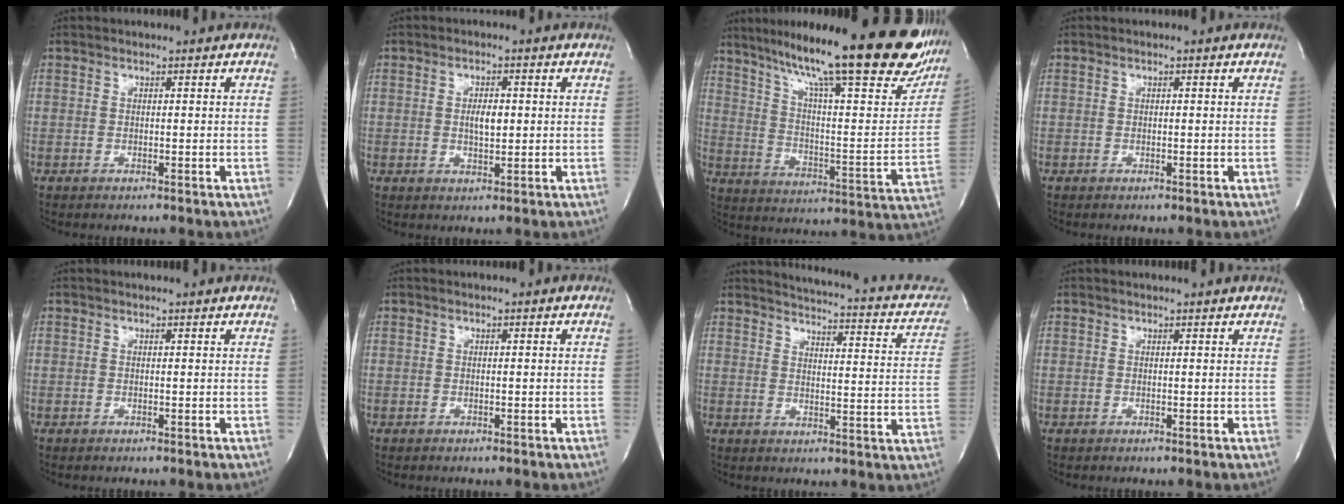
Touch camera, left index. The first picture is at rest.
{"total": 3.3, "force": [0.2, 1.3, 3.0], "torque": [-0.052, 0.000, 0.005]}
{"total": 30.4, "force": [23.5, 4.6, 18.6], "torque": [-0.271, -0.029, 0.319]}
{"total": 0.0}
{"total": 1.3, "force": [1.3, 0.0, 0.2], "torque": [-0.010, 0.007, 0.014]}
{"total": 0.0}
{"total": 16.2, "force": [13.8, 4.1, 7.3], "torque": [-0.076, -0.017, 0.139]}
{"total": 3.2, "force": [3.1, 0.2, 0.8], "torque": [-0.013, 0.014, 0.031]}